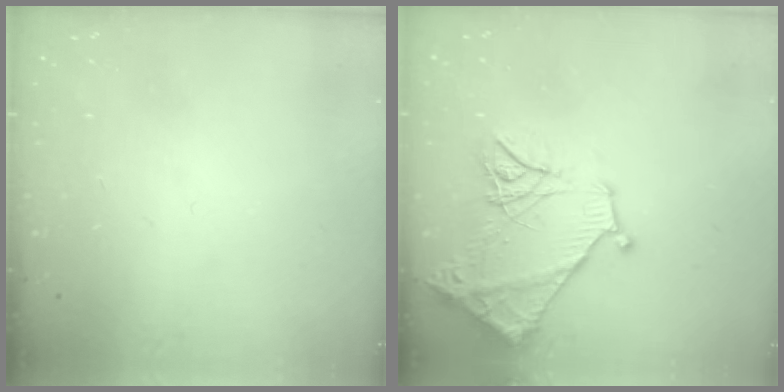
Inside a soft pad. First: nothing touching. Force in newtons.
{"total": 13.5, "press": 13.4, "slide": 1.3}